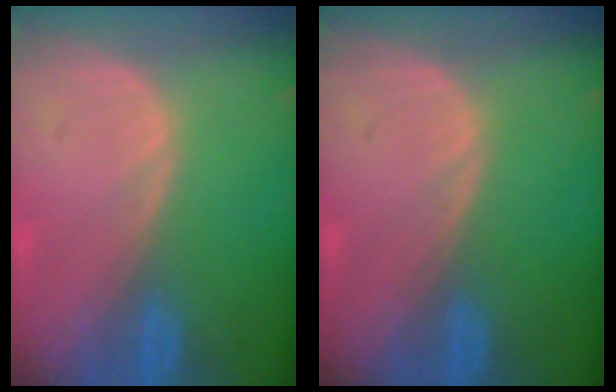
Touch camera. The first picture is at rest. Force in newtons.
{"total": 0.0}